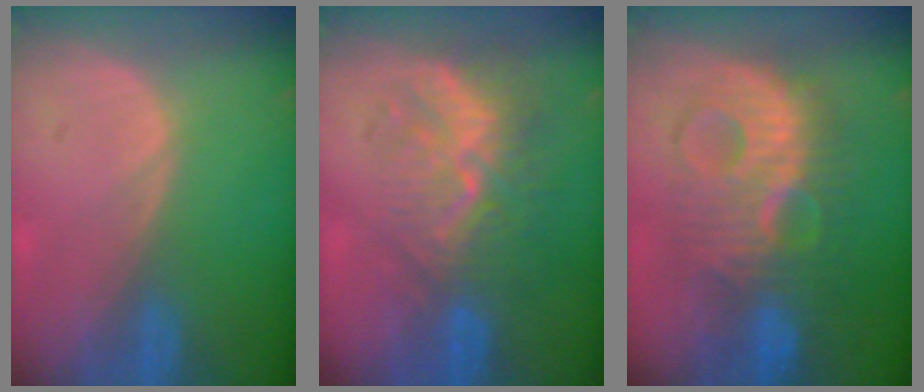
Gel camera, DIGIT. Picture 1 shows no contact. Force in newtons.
{"total": 9.6, "press": 8.5, "slide": 4.4}
{"total": 10.2, "press": 10.2, "slide": 0.4}